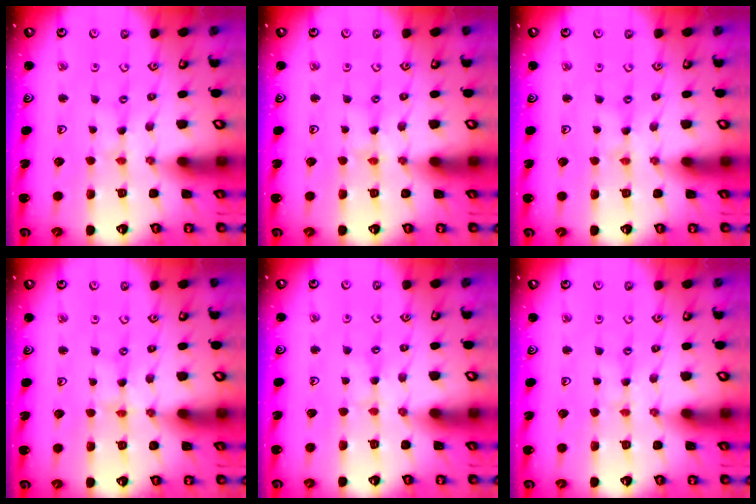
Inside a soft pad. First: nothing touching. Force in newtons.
{"total": 2.1, "press": 2.1, "slide": 0.4}
{"total": 0.0}
{"total": 0.0}
{"total": 2.1, "press": 2.0, "slide": 0.4}
{"total": 1.2, "press": 1.1, "slide": 0.2}